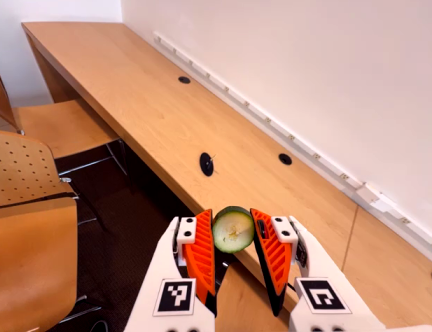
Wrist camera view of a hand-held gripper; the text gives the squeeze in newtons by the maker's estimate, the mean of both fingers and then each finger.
{"total": 10.2, "left": 10.9, "right": 9.5}